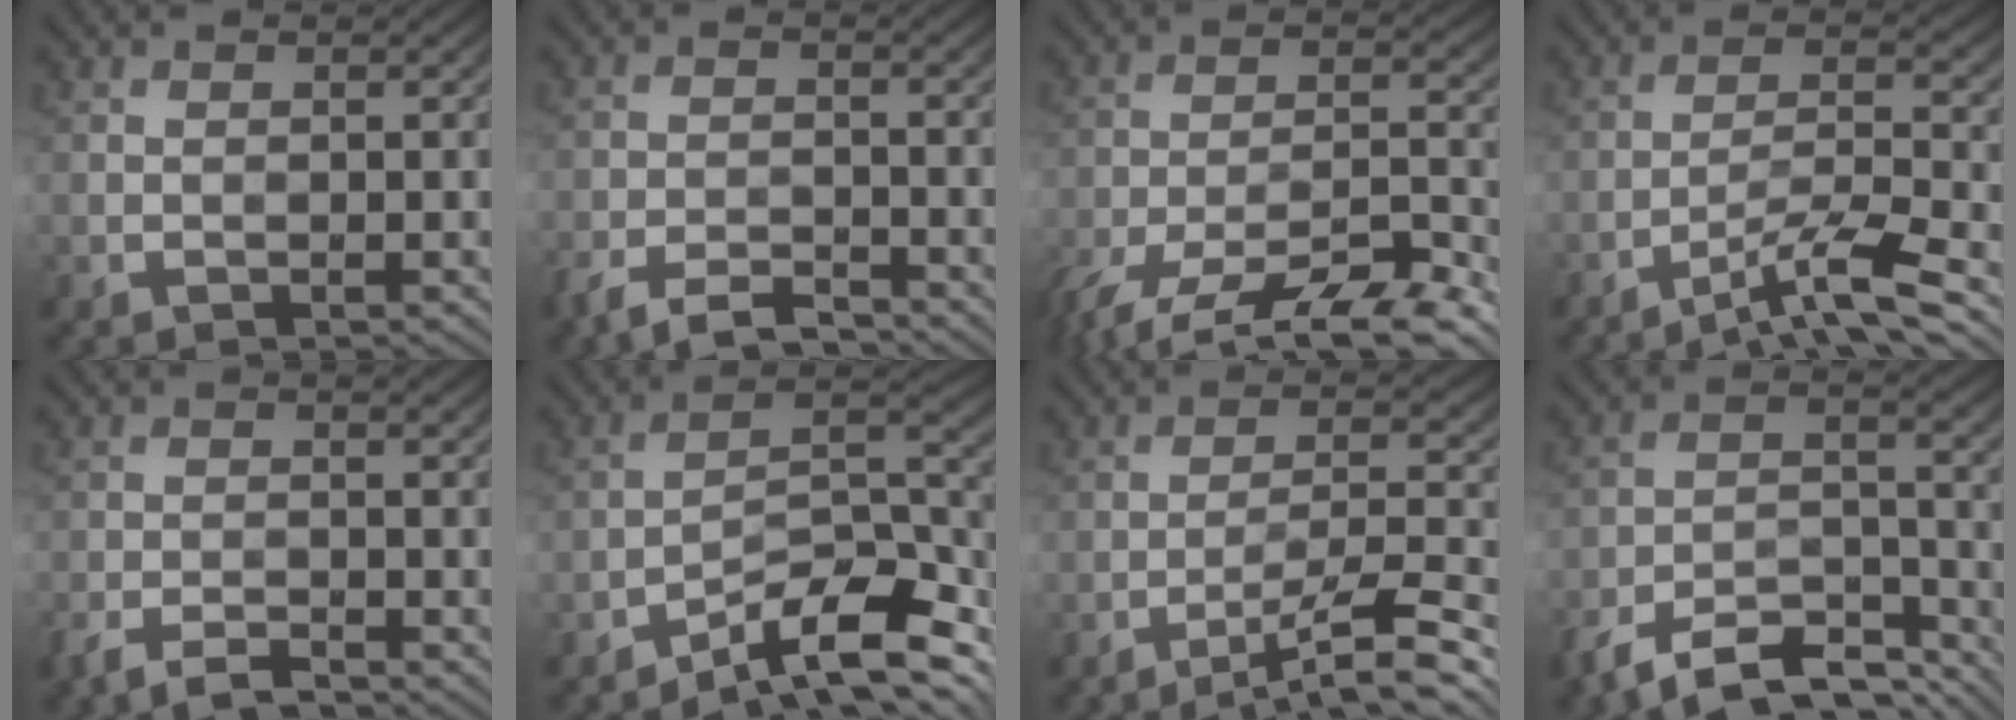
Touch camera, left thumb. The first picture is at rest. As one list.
[{"total": 5.2, "force": [-4.4, 1.2, 2.5], "torque": [-0.049, -0.006, -0.085]}, {"total": 13.5, "force": [-10.1, 4.0, 8.0], "torque": [-0.156, -0.014, -0.180]}, {"total": 8.4, "force": [-6.0, 1.1, 5.8], "torque": [-0.096, 0.015, -0.110]}, {"total": 3.8, "force": [-3.2, 0.8, 1.9], "torque": [-0.042, -0.005, -0.067]}, {"total": 10.6, "force": [-7.0, 2.5, 7.6], "torque": [-0.119, 0.005, -0.128]}, {"total": 10.7, "force": [-8.1, 1.5, 6.8], "torque": [-0.122, 0.010, -0.123]}, {"total": 10.9, "force": [-8.8, 3.5, 5.3], "torque": [-0.091, -0.001, -0.164]}]